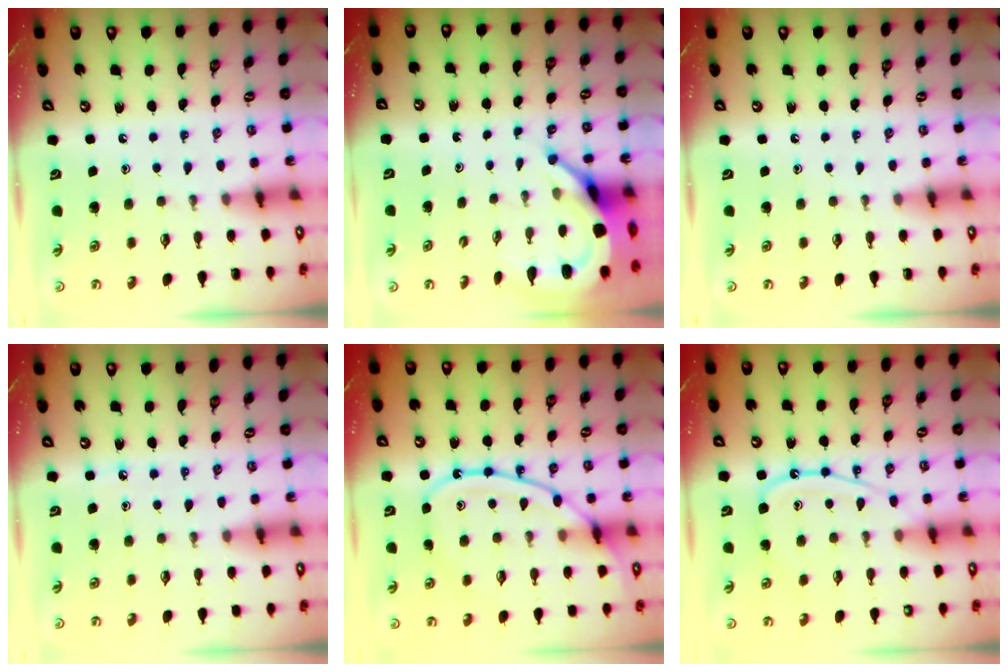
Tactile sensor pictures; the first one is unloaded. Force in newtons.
{"total": 6.7, "press": 6.7, "slide": 0.9}
{"total": 0.0}
{"total": 4.9, "press": 4.8, "slide": 0.6}
{"total": 13.8, "press": 13.8, "slide": 1.3}
{"total": 12.9, "press": 12.8, "slide": 1.4}